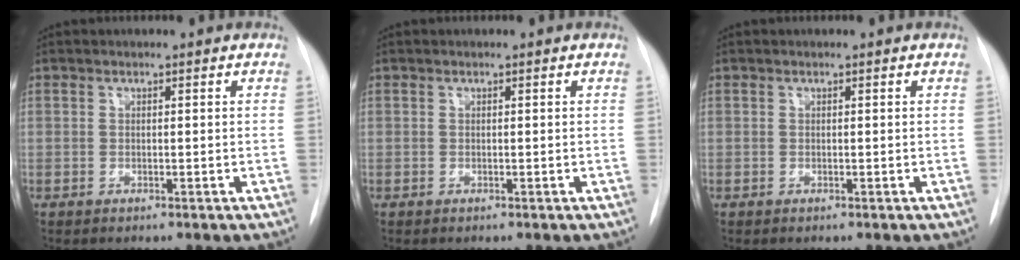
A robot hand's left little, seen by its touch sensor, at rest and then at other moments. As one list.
[{"total": 0.0}, {"total": 0.0}]